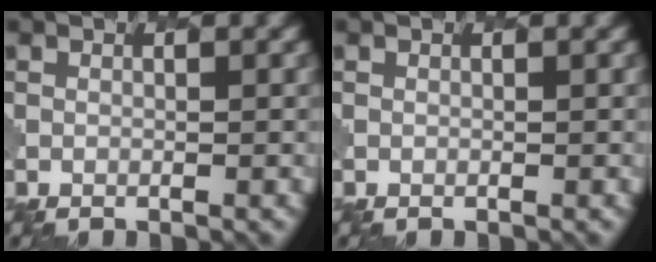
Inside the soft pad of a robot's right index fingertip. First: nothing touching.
{"total": 0.0}